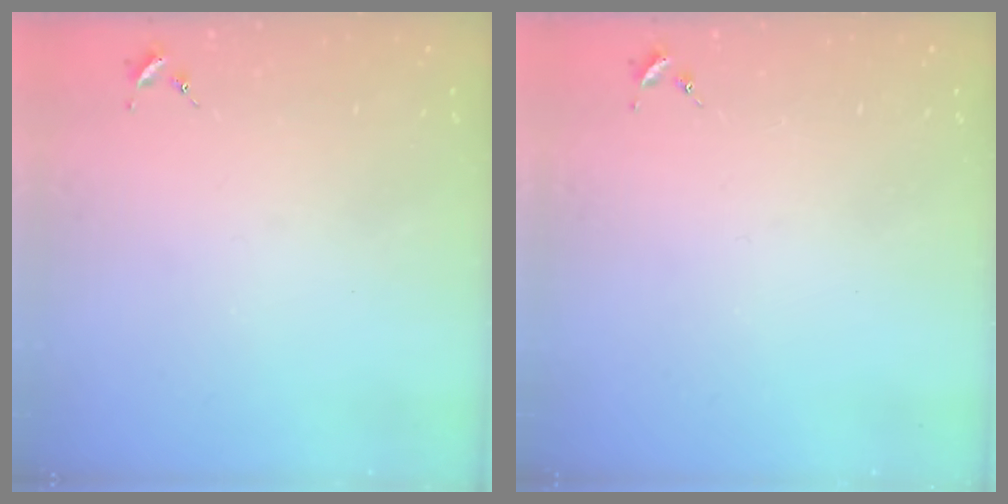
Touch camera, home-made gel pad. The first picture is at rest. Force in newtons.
{"total": 0.0}